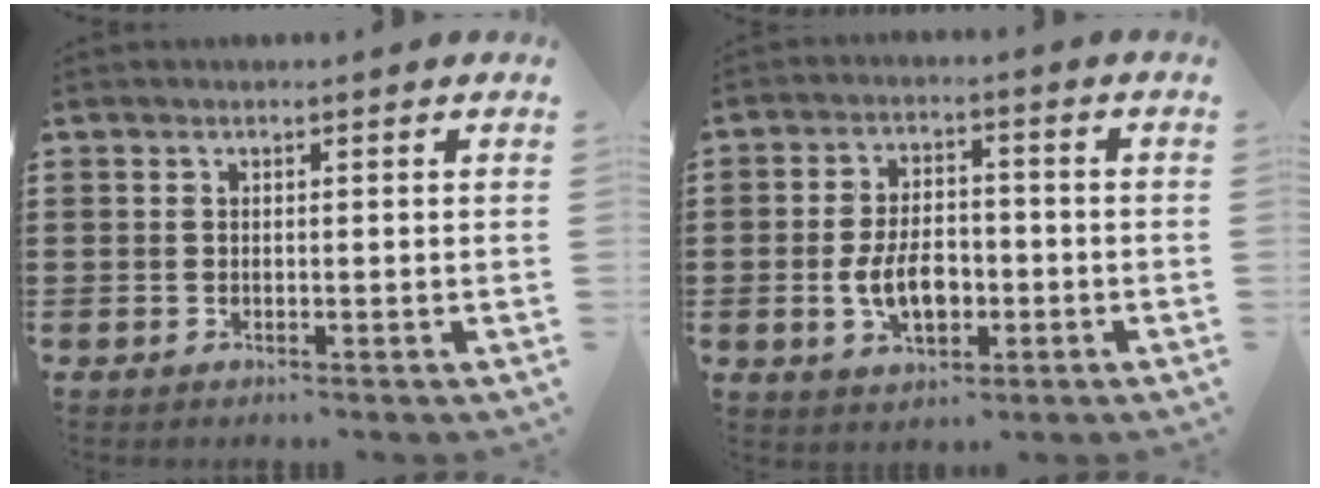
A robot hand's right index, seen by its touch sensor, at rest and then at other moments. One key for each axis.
{"total": 6.9, "fx": -1.6, "fy": 4.0, "fz": 5.4, "tx": -0.100, "ty": -0.002, "tz": -0.035}